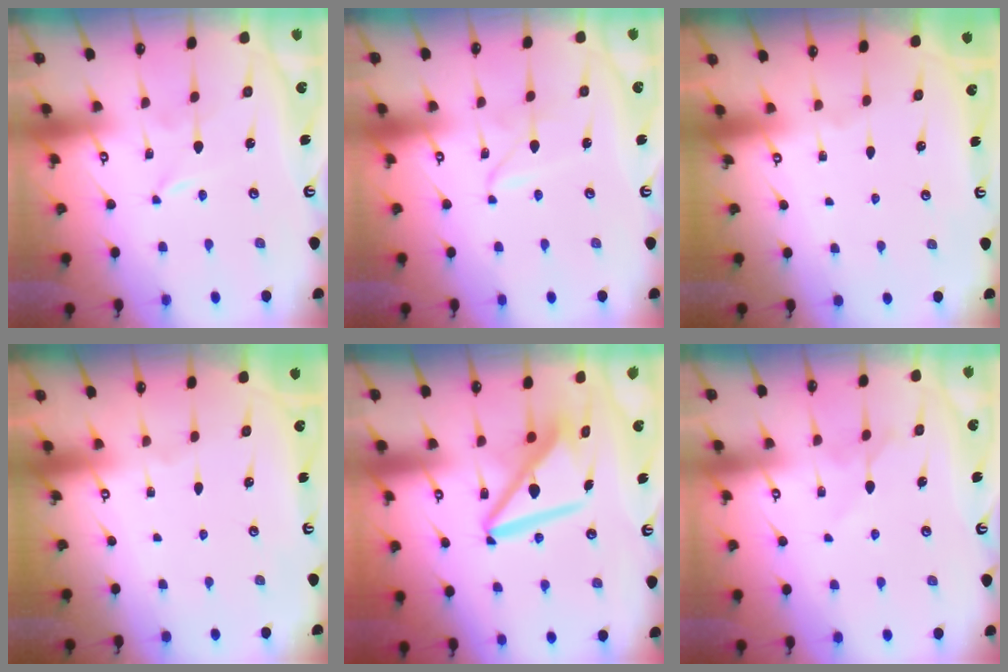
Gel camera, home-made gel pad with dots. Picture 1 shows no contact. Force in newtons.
{"total": 1.5, "press": 1.5, "slide": 0.2}
{"total": 0.0}
{"total": 0.0}
{"total": 10.7, "press": 10.6, "slide": 1.4}
{"total": 5.5, "press": 5.5, "slide": 0.7}